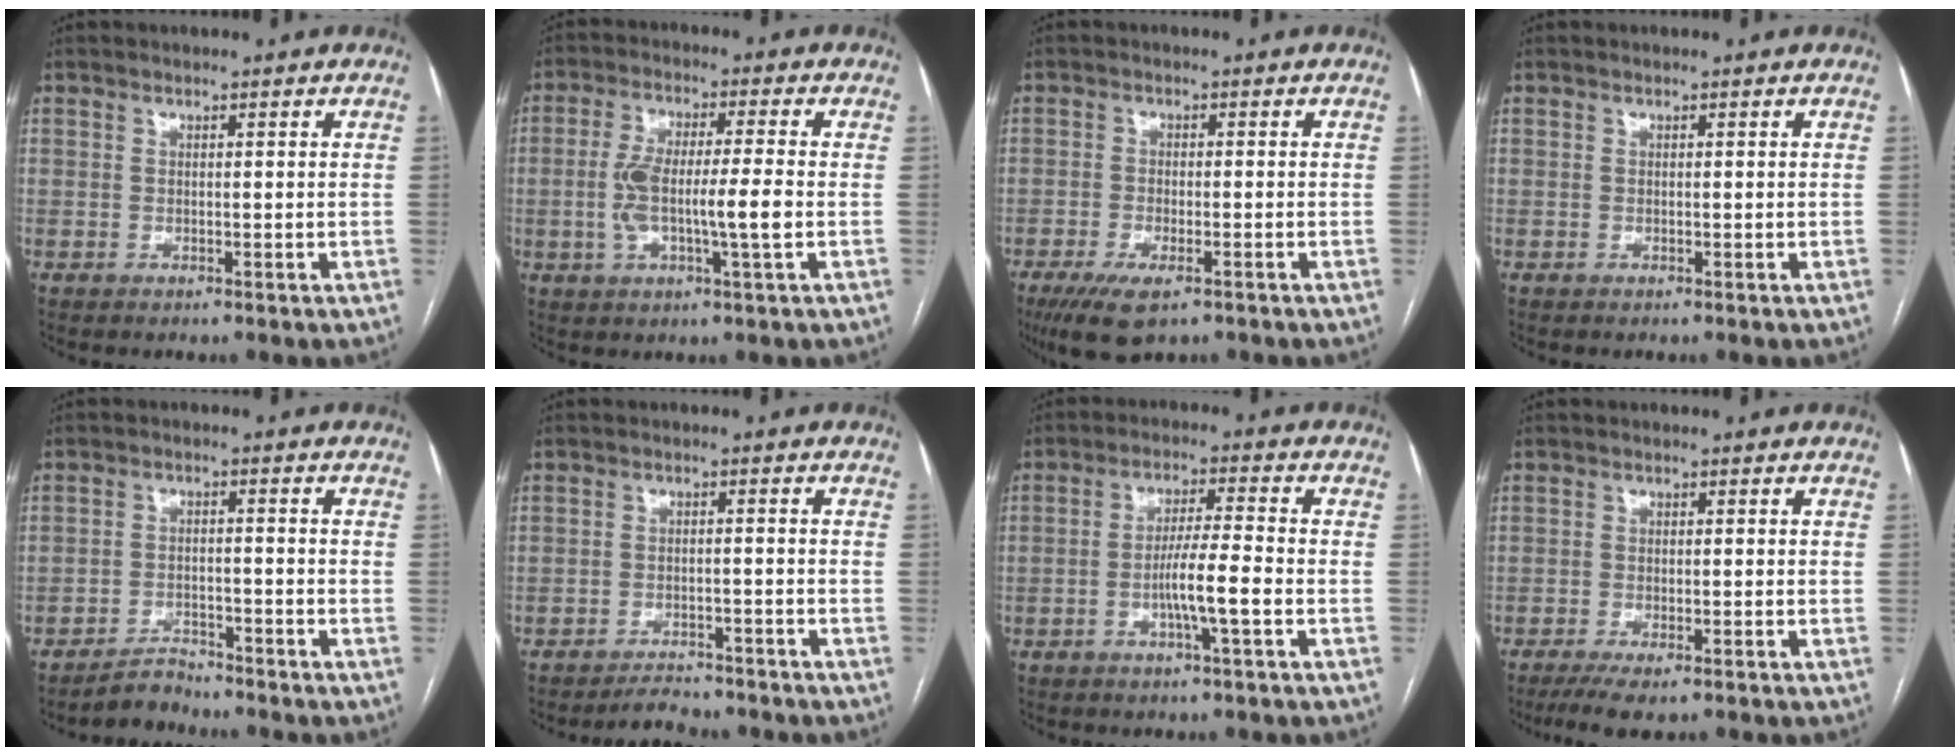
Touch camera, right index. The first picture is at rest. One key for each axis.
{"total": 9.0, "fx": -1.3, "fy": 0.8, "fz": 8.9, "tx": -0.172, "ty": 0.009, "tz": -0.026}
{"total": 6.8, "fx": -4.2, "fy": 2.3, "fz": 4.8, "tx": -0.080, "ty": -0.013, "tz": -0.068}
{"total": 0.0}
{"total": 3.8, "fx": -3.8, "fy": 0.5, "fz": 0.1, "tx": -0.002, "ty": -0.010, "tz": -0.064}
{"total": 5.1, "fx": -4.8, "fy": 1.2, "fz": 0.9, "tx": -0.013, "ty": -0.005, "tz": -0.073}
{"total": 6.6, "fx": -2.2, "fy": -0.1, "fz": 6.2, "tx": -0.115, "ty": 0.002, "tz": -0.042}
{"total": 5.5, "fx": -4.1, "fy": 1.3, "fz": 3.5, "tx": -0.055, "ty": -0.012, "tz": -0.065}